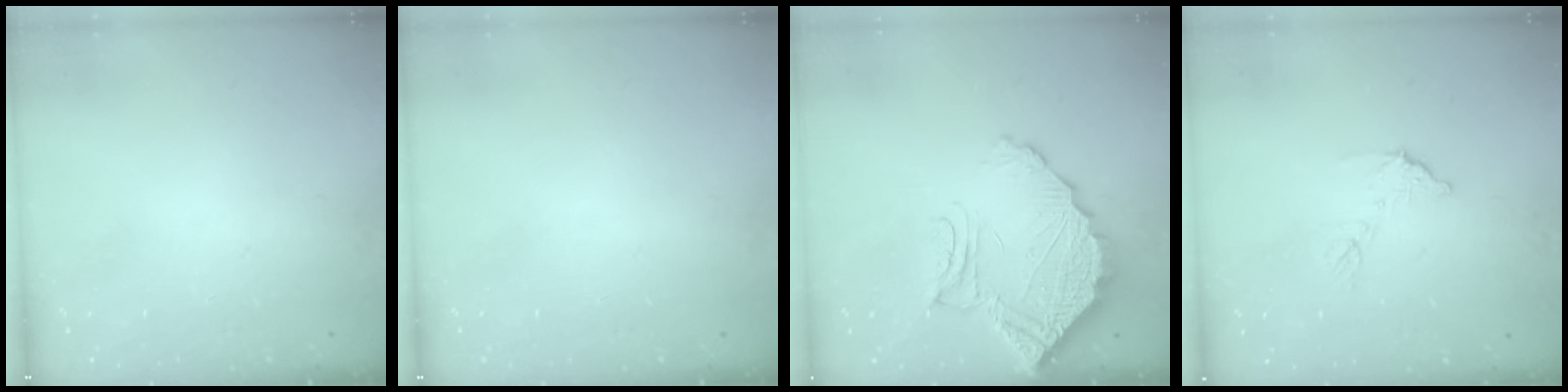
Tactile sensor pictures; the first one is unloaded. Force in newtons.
{"total": 0.0}
{"total": 15.9, "press": 15.8, "slide": 1.7}
{"total": 7.2, "press": 7.2, "slide": 0.3}